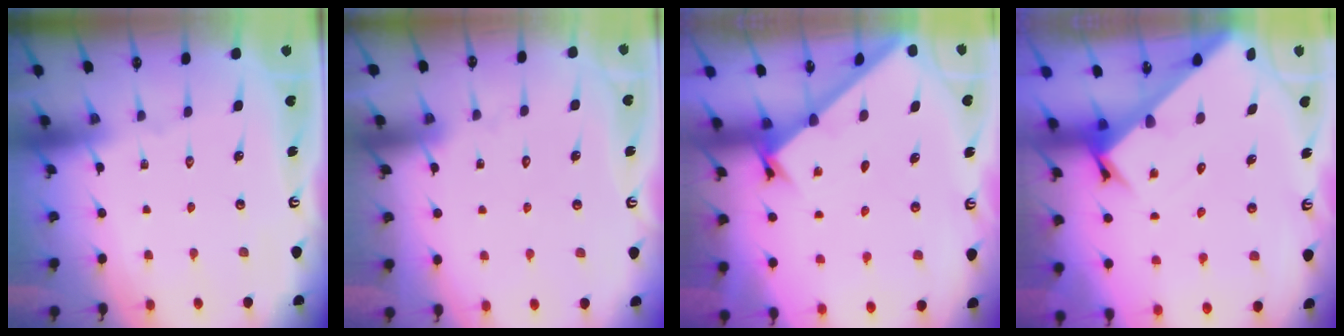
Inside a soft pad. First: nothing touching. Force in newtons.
{"total": 2.1, "press": 2.1, "slide": 0.0}
{"total": 1.8, "press": 1.8, "slide": 0.2}
{"total": 3.4, "press": 3.4, "slide": 0.1}